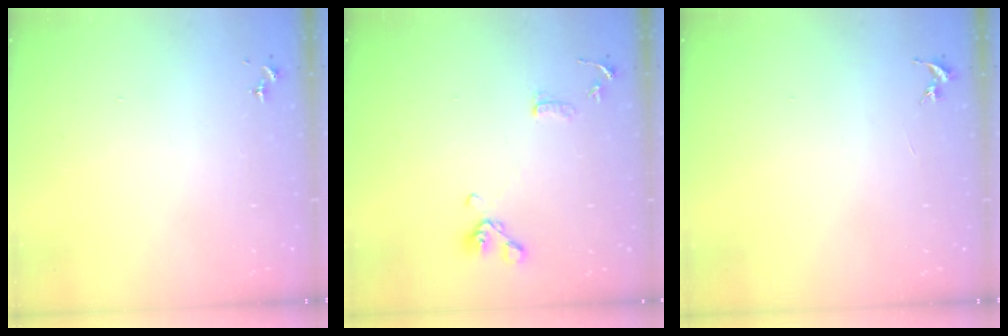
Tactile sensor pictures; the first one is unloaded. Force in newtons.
{"total": 11.8, "press": 11.7, "slide": 1.9}
{"total": 0.0}